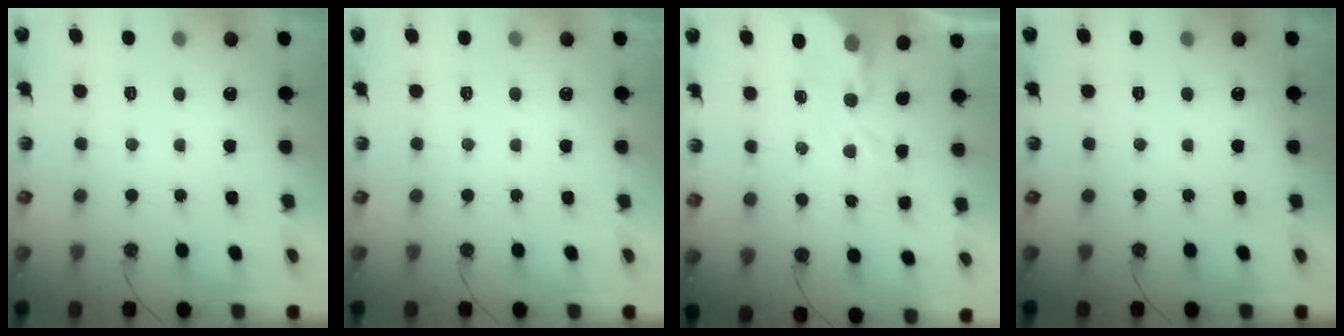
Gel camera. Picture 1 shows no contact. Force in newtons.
{"total": 0.0}
{"total": 3.8, "press": 3.8, "slide": 0.3}
{"total": 0.0}